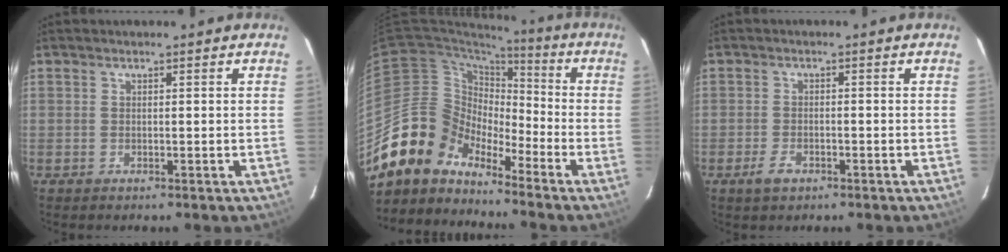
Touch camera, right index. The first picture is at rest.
{"total": 11.8, "force": [-10.3, 5.8, 0.9], "torque": [-0.018, 0.035, -0.204]}
{"total": 3.2, "force": [-1.9, 1.7, 1.9], "torque": [-0.044, -0.002, -0.035]}